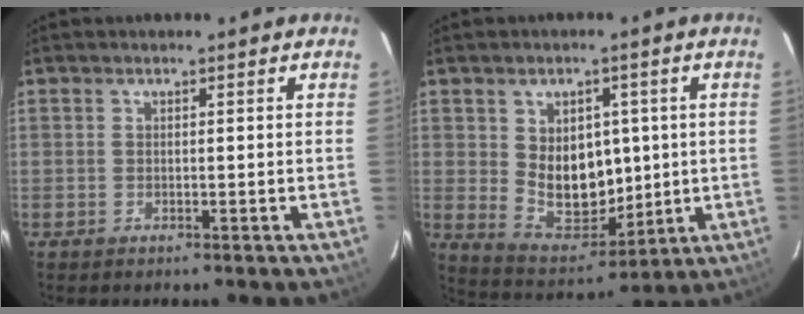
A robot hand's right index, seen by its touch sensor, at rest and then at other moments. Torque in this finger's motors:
{"motor_torque": [0.40, -0.08, 0.36, 0.08]}